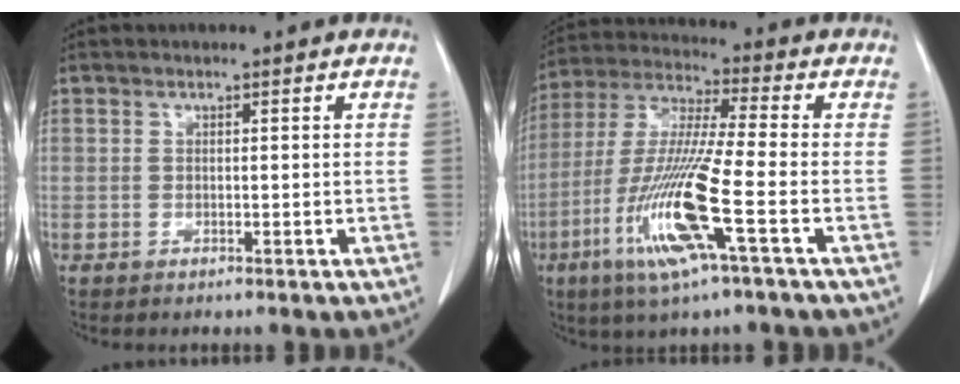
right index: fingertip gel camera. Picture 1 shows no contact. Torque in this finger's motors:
{"motor_torque": [2.14, 0.00, 0.49, 0.21]}